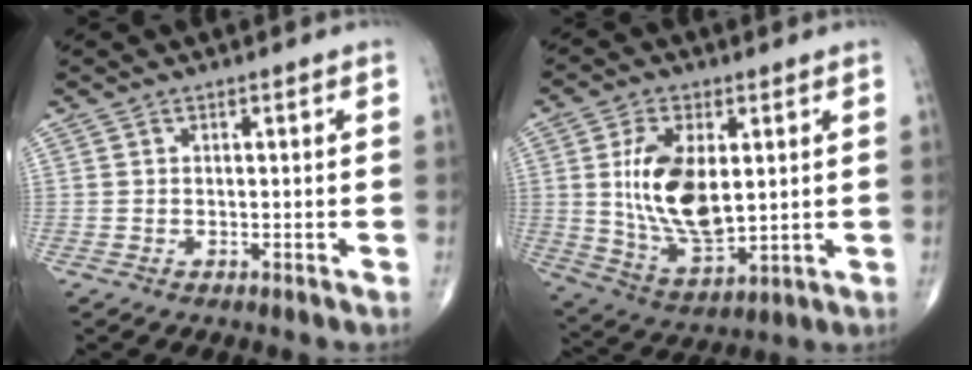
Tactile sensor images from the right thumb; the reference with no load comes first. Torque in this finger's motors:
{"motor_torque": [1.40, 2.16, 1.49, 0.14, 0.15]}